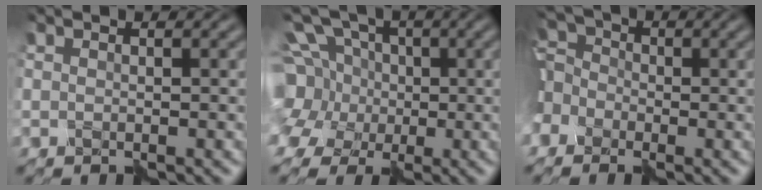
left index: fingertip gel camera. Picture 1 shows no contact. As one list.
[{"total": 12.9, "force": [0.4, 11.4, 6.0], "torque": [-0.167, 0.026, -0.026]}, {"total": 8.1, "force": [-3.2, 6.7, 3.3], "torque": [-0.102, 0.011, -0.084]}]